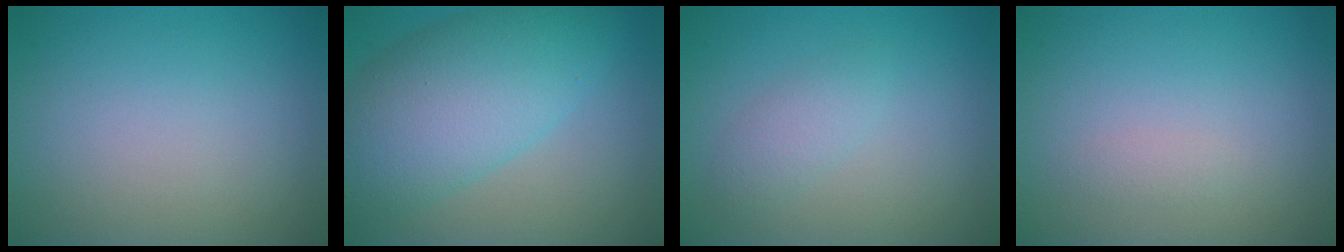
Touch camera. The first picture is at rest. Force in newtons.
{"total": 9.1, "press": 9.1, "slide": 0.3}
{"total": 1.8, "press": 1.8, "slide": 0.1}
{"total": 0.7, "press": 0.7, "slide": 0.0}